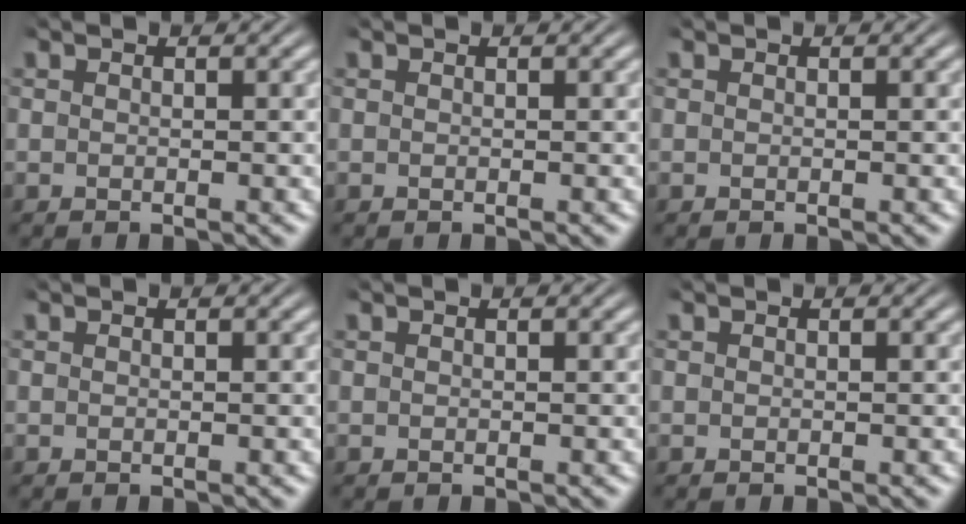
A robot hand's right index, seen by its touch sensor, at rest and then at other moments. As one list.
[{"total": 0.0}, {"total": 0.0}, {"total": 0.0}, {"total": 0.0}, {"total": 0.0}]